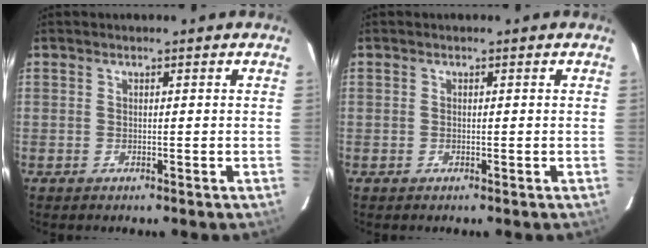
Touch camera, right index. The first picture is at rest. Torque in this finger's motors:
{"motor_torque": [0.05, 0.07, 0.00, -0.01]}